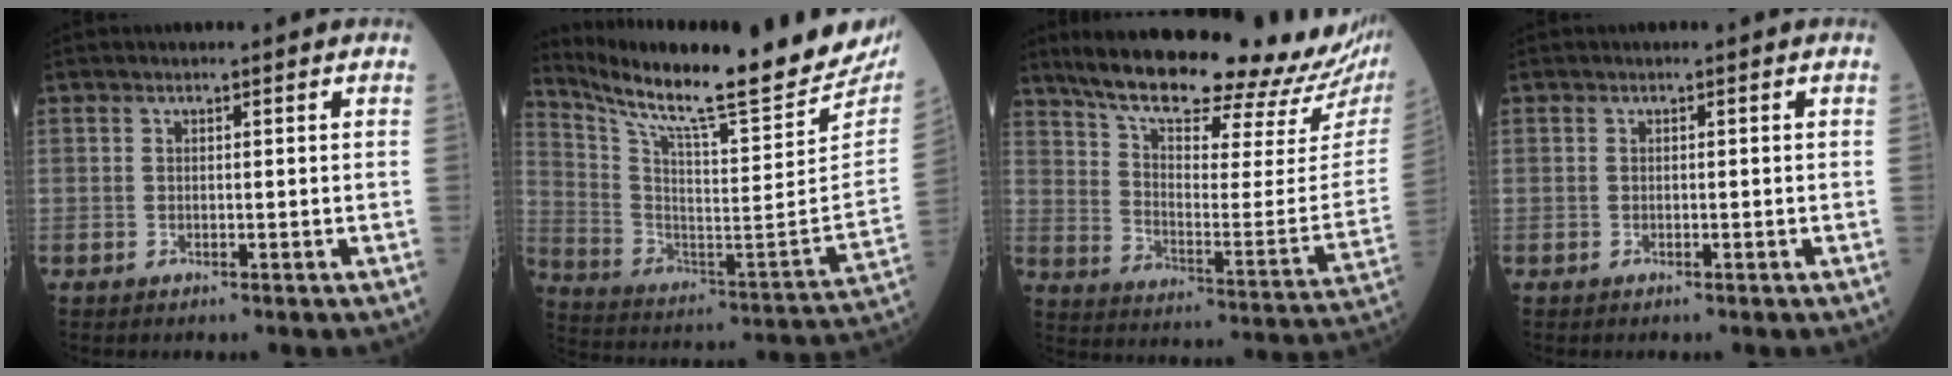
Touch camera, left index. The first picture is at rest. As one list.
[{"total": 27.6, "force": [24.2, 1.5, 13.3], "torque": [-0.236, -0.097, 0.346]}, {"total": 27.5, "force": [23.5, 3.7, 13.8], "torque": [-0.215, -0.060, 0.314]}, {"total": 0.0}]